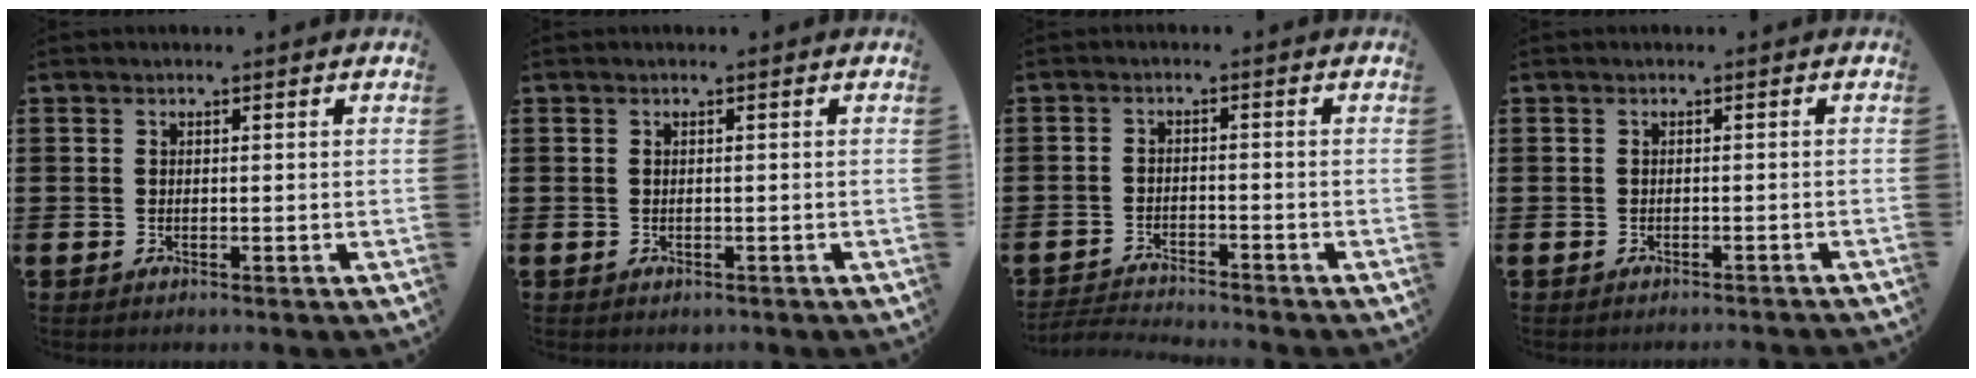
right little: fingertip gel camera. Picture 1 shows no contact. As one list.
[{"total": 0.0}, {"total": 2.3, "force": [-2.3, -0.1, 0.0], "torque": [-0.003, 0.003, -0.051]}, {"total": 0.6, "force": [-0.6, -0.2, 0.0], "torque": [0.001, 0.000, -0.013]}]